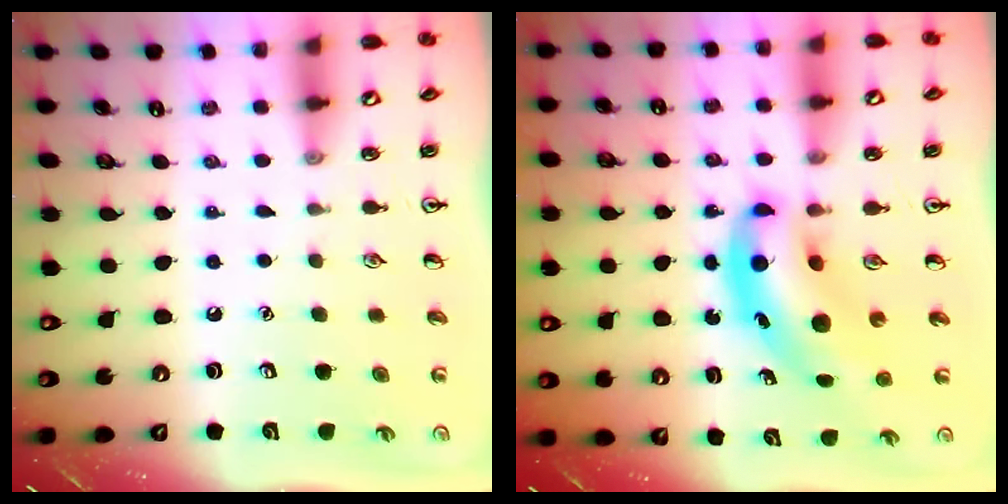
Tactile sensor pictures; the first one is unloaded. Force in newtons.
{"total": 9.4, "press": 9.0, "slide": 2.7}